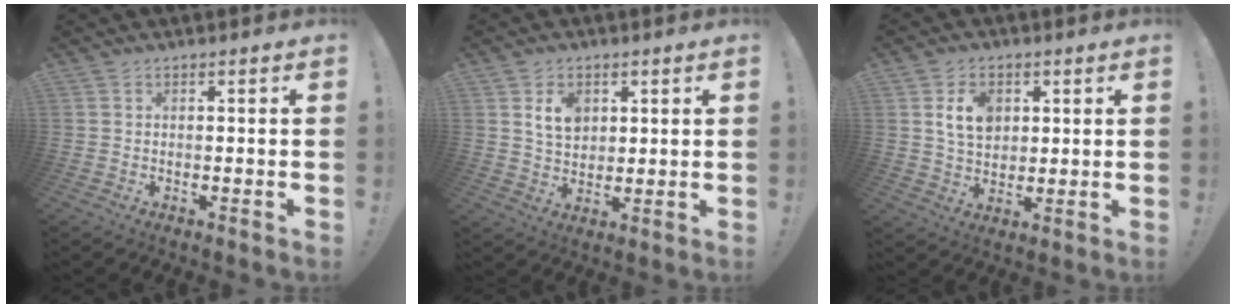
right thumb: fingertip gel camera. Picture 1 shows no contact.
{"total": 7.7, "force": [3.0, 5.7, 4.2], "torque": [-0.060, -0.006, 0.054]}
{"total": 9.3, "force": [2.8, 6.9, 5.6], "torque": [-0.090, -0.001, 0.051]}